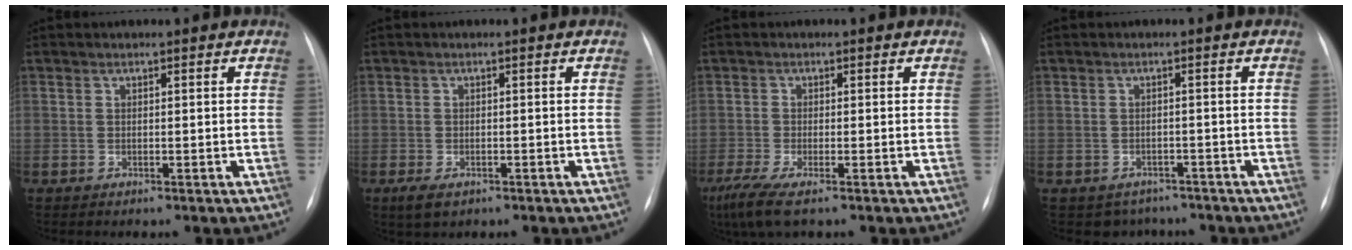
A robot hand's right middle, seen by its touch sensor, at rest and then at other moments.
{"total": 2.8, "force": [-1.4, 1.5, 1.9], "torque": [-0.041, -0.004, -0.016]}
{"total": 4.9, "force": [-2.9, 0.8, 3.8], "torque": [-0.082, -0.017, -0.054]}
{"total": 4.1, "force": [-3.2, 2.5, 0.0], "torque": [0.005, 0.014, -0.041]}